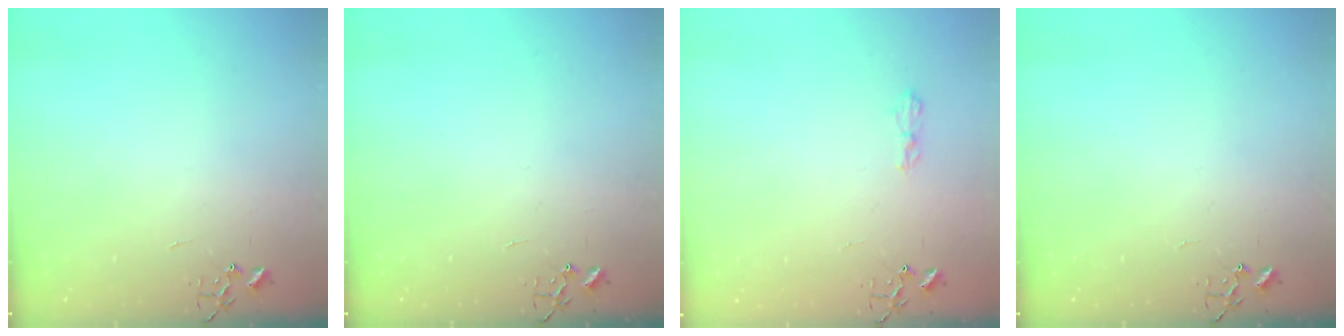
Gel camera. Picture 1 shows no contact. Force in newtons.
{"total": 0.0}
{"total": 5.4, "press": 5.4, "slide": 0.7}
{"total": 0.0}